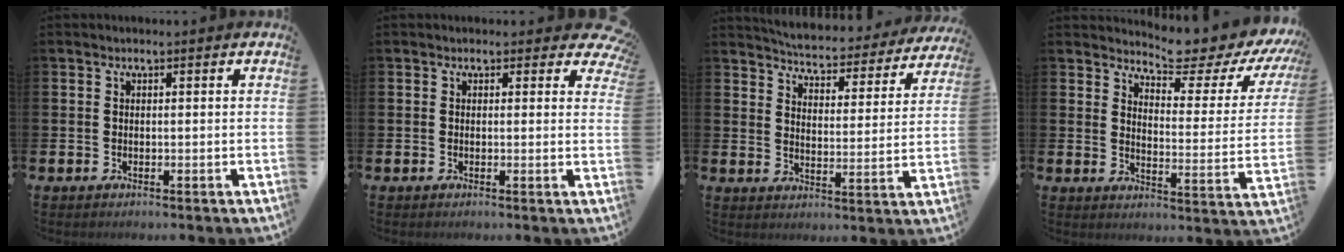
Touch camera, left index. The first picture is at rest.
{"total": 1.2, "force": [0.6, 1.0, 0.4], "torque": [-0.001, 0.004, 0.008]}
{"total": 5.0, "force": [4.9, 0.6, 0.6], "torque": [-0.034, -0.042, 0.079]}
{"total": 5.9, "force": [5.6, 0.8, 1.7], "torque": [-0.041, -0.049, 0.088]}